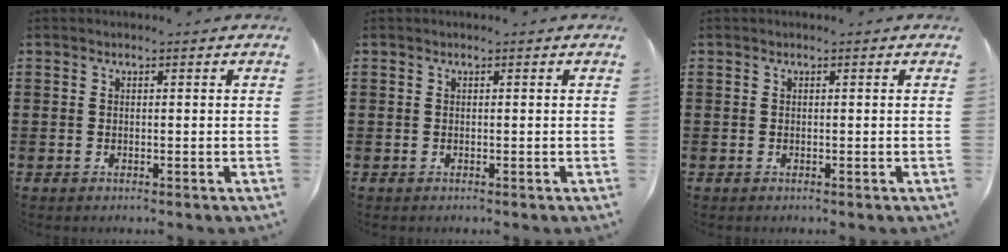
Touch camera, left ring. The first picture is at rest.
{"total": 0.0}
{"total": 0.0}